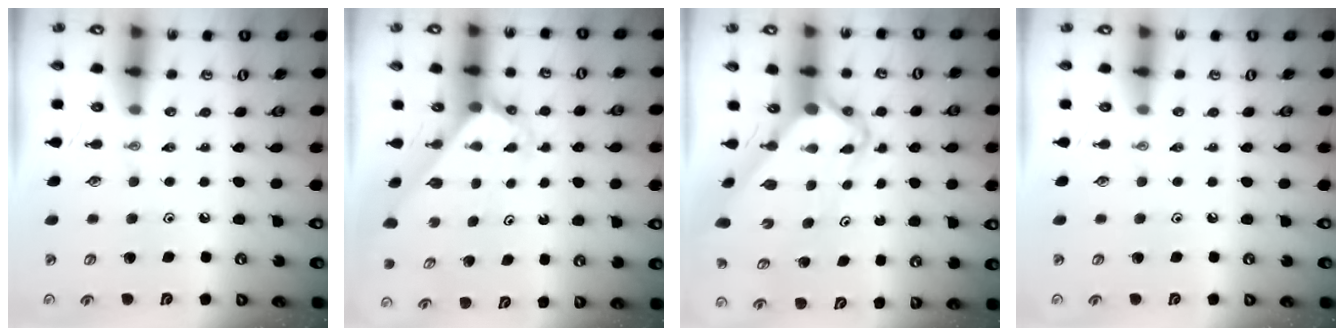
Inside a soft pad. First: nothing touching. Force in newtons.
{"total": 2.7, "press": 2.7, "slide": 0.1}
{"total": 7.2, "press": 7.1, "slide": 0.6}
{"total": 0.0}